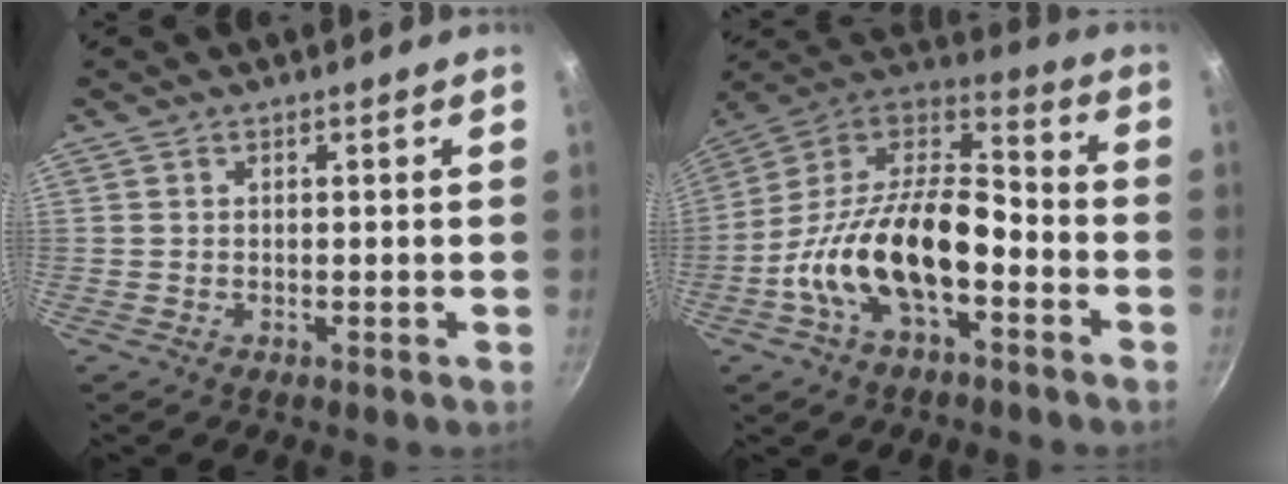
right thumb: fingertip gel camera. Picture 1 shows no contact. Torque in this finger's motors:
{"motor_torque": [0.21, 0.72, 1.71, -1.06, 0.21]}